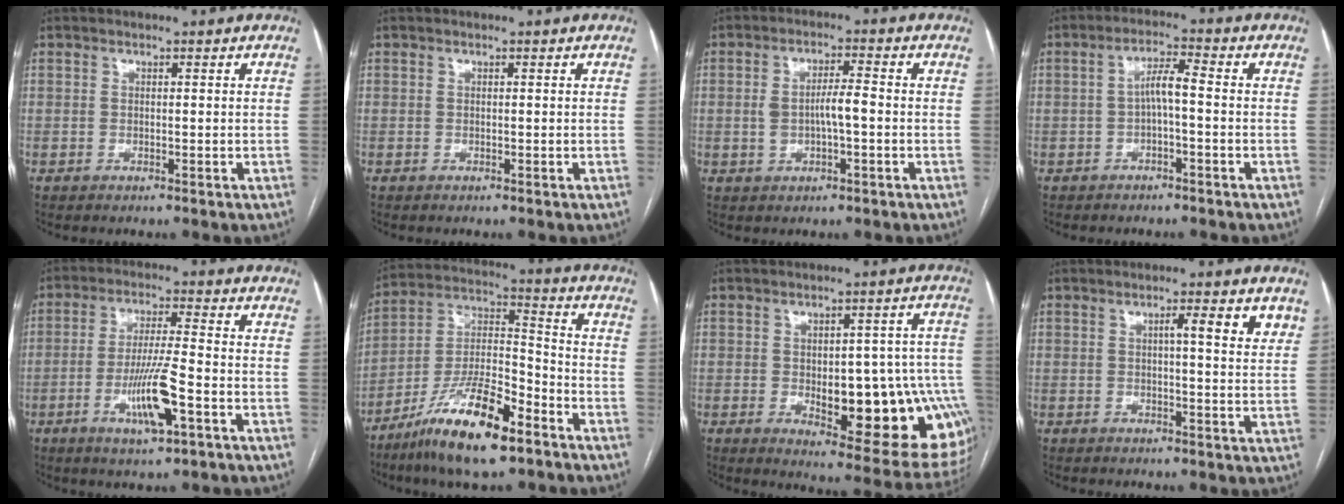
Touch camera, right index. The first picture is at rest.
{"total": 0.0}
{"total": 4.7, "force": [-0.4, 1.3, 4.5], "torque": [-0.091, 0.012, -0.003]}
{"total": 4.0, "force": [-0.6, 0.6, 3.9], "torque": [-0.070, 0.016, -0.007]}
{"total": 9.2, "force": [-3.6, 0.7, 8.4], "torque": [-0.160, -0.008, -0.063]}
{"total": 16.5, "force": [-10.3, 3.6, 12.4], "torque": [-0.242, -0.007, -0.184]}
{"total": 20.6, "force": [-4.8, 7.2, 18.7], "torque": [-0.144, 0.025, -0.038]}
{"total": 4.9, "force": [2.2, 0.5, 4.4], "torque": [-0.056, 0.001, 0.027]}